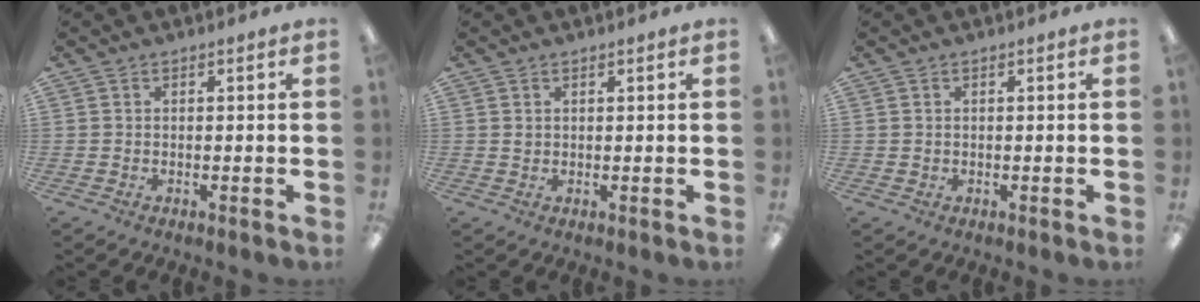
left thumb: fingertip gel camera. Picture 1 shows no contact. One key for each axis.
{"total": 0.8, "fx": 0.6, "fy": 0.5, "fz": 0.1, "tx": -0.005, "ty": 0.001, "tz": 0.011}
{"total": 0.5, "fx": 0.3, "fy": 0.4, "fz": 0.0, "tx": 0.000, "ty": 0.003, "tz": 0.005}